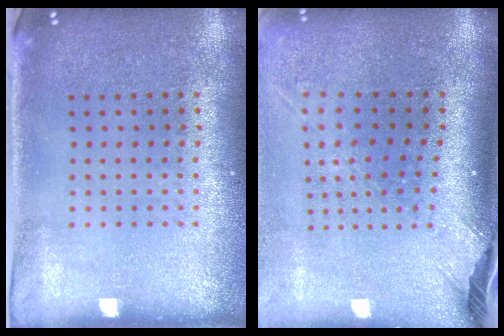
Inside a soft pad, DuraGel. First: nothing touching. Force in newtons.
{"total": 2.6, "press": 1.8, "slide": 1.8}